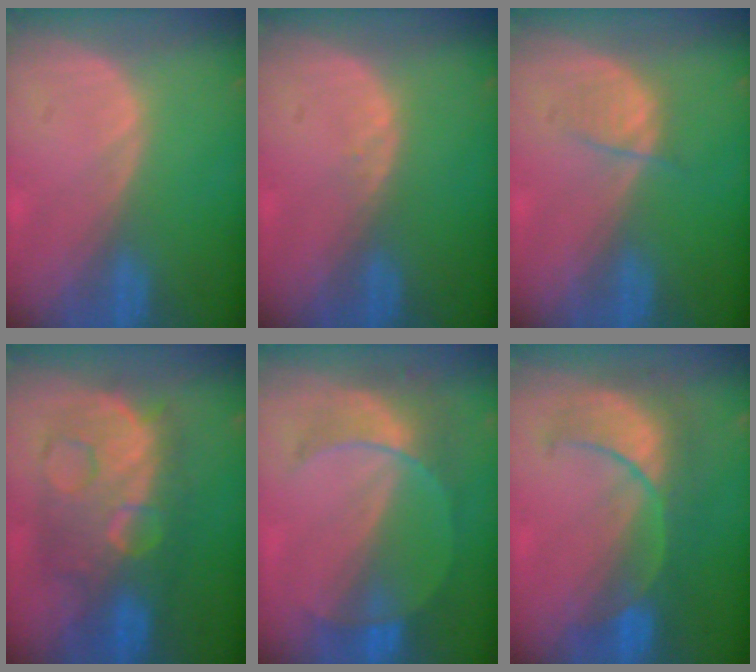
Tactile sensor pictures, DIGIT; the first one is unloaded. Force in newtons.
{"total": 0.7, "press": 0.6, "slide": 0.2}
{"total": 2.1, "press": 2.1, "slide": 0.3}
{"total": 10.8, "press": 10.8, "slide": 1.0}
{"total": 7.6, "press": 6.8, "slide": 3.5}
{"total": 8.1, "press": 8.1, "slide": 0.6}